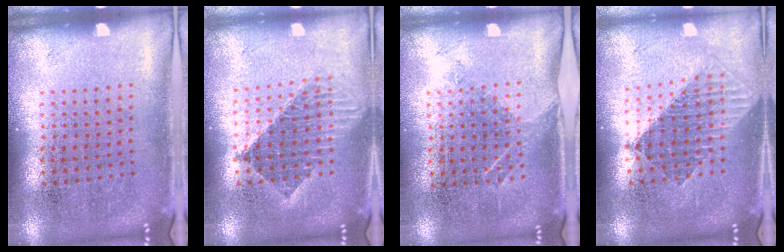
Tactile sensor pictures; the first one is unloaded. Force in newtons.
{"total": 1.6, "press": 1.3, "slide": 0.9}
{"total": 1.1, "press": 0.9, "slide": 0.7}
{"total": 1.6, "press": 1.3, "slide": 0.9}